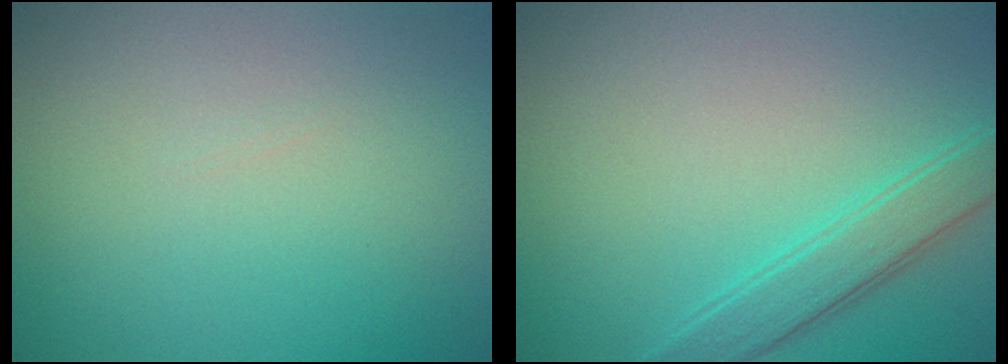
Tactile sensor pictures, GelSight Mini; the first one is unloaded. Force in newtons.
{"total": 2.8, "press": 2.8, "slide": 0.2}